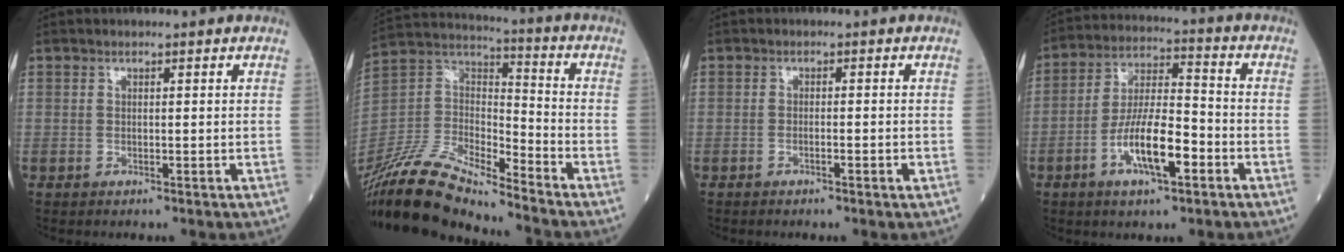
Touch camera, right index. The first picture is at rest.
{"total": 16.3, "force": [-14.8, 2.4, 6.5], "torque": [-0.129, 0.023, -0.283]}
{"total": 1.4, "force": [-0.6, 0.1, 1.2], "torque": [-0.022, 0.003, -0.008]}
{"total": 10.7, "force": [-4.3, 2.7, 9.4], "torque": [-0.184, 0.004, -0.077]}